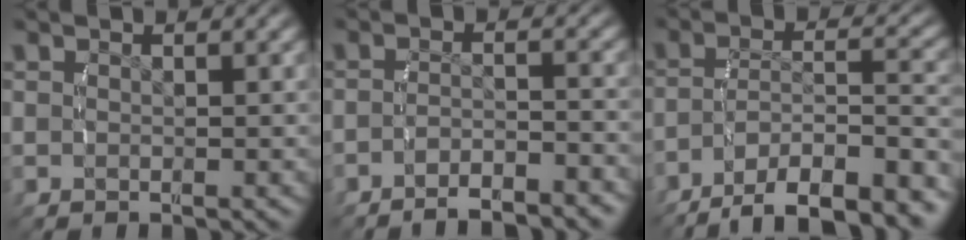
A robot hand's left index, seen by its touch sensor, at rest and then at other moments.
{"total": 4.6, "force": [-4.2, 0.6, 1.7], "torque": [-0.031, -0.014, -0.064]}
{"total": 10.6, "force": [-8.4, 3.7, 5.4], "torque": [-0.076, -0.017, -0.121]}